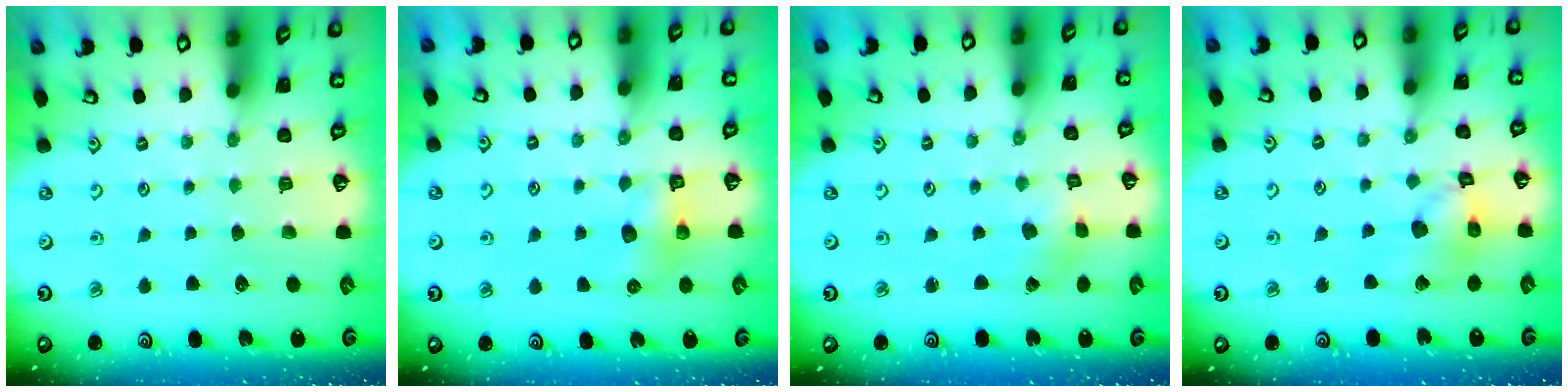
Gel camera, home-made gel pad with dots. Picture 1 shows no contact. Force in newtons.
{"total": 7.8, "press": 7.8, "slide": 0.5}
{"total": 1.1, "press": 1.0, "slide": 0.4}
{"total": 13.2, "press": 13.1, "slide": 1.8}